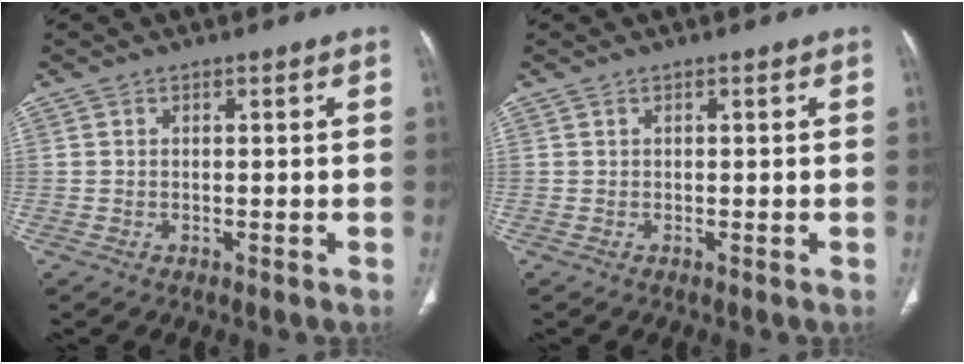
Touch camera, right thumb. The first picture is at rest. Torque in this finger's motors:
{"motor_torque": [0.00, 0.00, 0.00, 0.00, 0.01]}